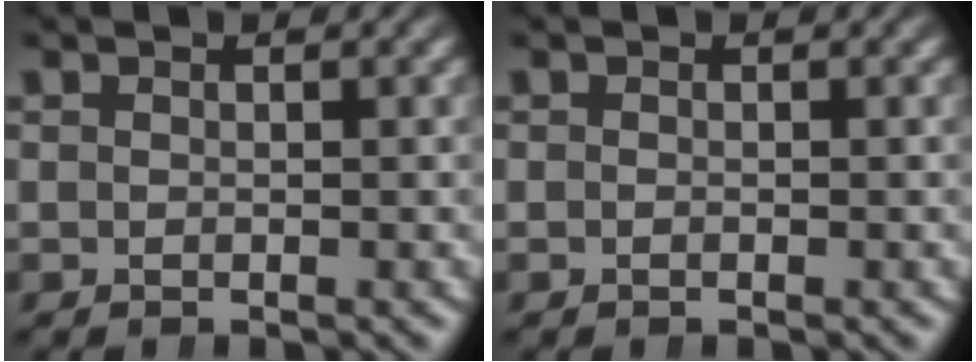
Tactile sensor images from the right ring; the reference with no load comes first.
{"total": 0.0}